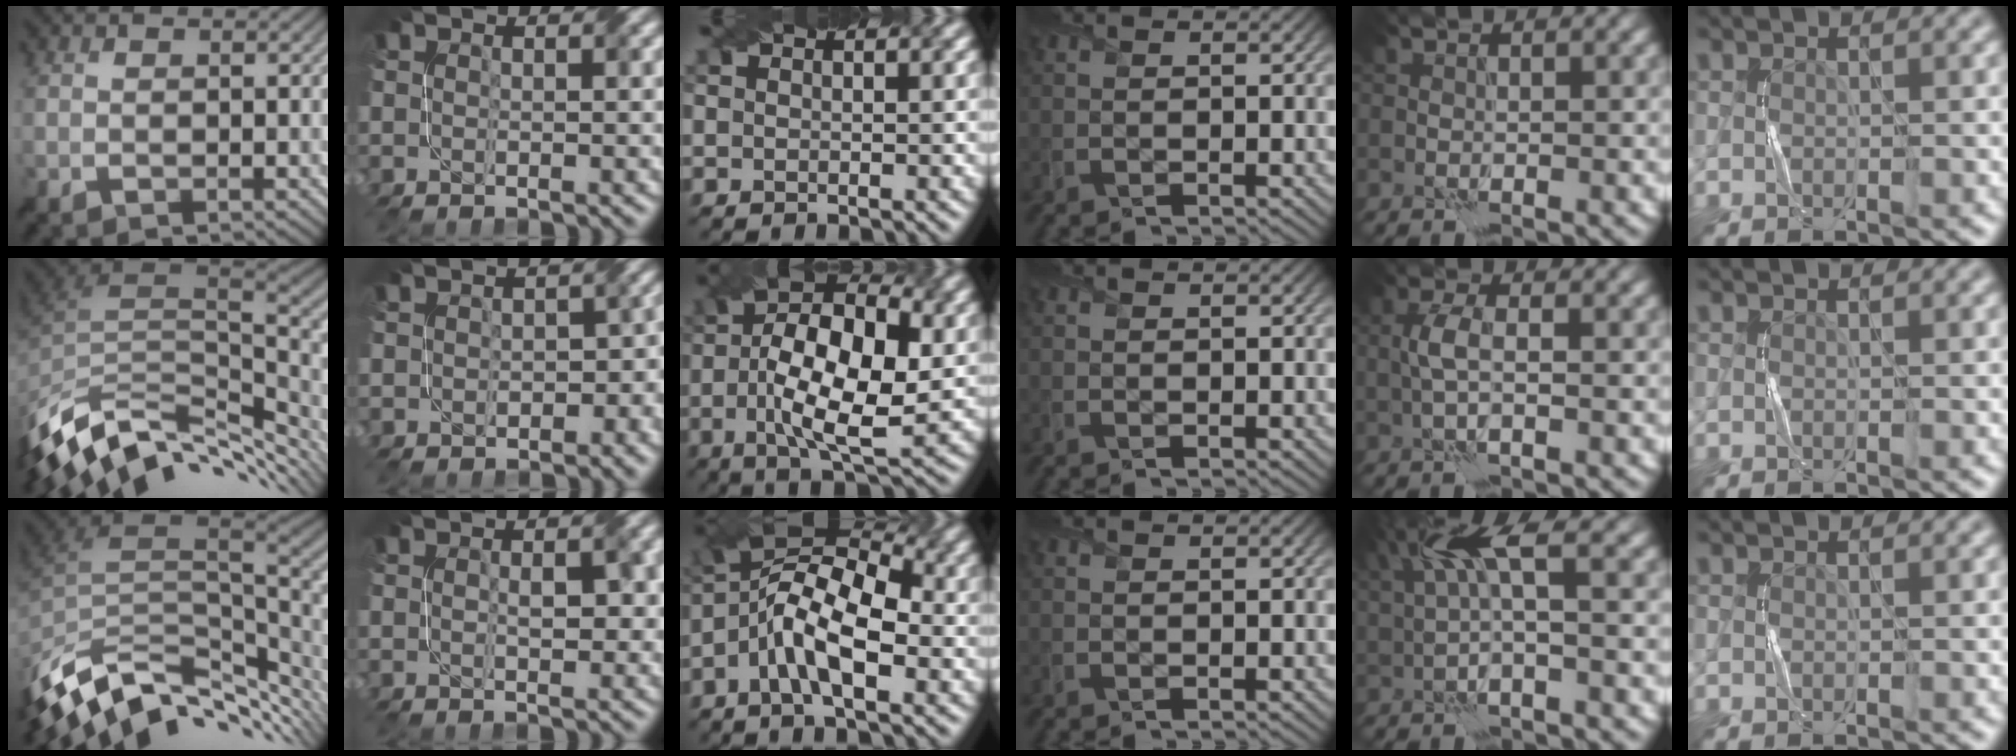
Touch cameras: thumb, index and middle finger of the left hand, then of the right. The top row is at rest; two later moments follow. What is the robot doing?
{"motion": "twist", "object": "screw"}